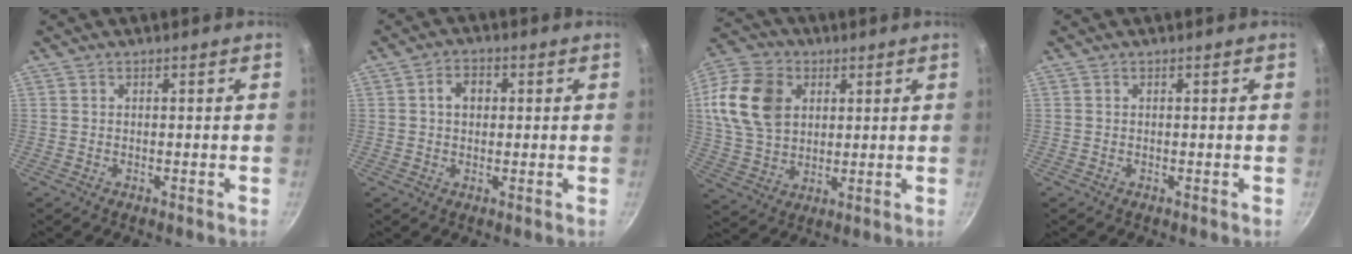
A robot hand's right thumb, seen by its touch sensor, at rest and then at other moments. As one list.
[{"total": 4.0, "force": [0.7, 3.0, 2.5], "torque": [-0.023, 0.008, 0.006]}, {"total": 16.0, "force": [4.1, 11.9, 9.9], "torque": [-0.176, -0.002, 0.076]}, {"total": 0.0}]